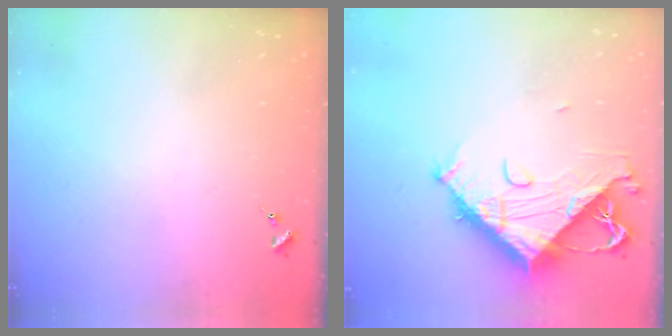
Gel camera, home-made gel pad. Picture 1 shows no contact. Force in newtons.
{"total": 13.1, "press": 13.0, "slide": 1.5}